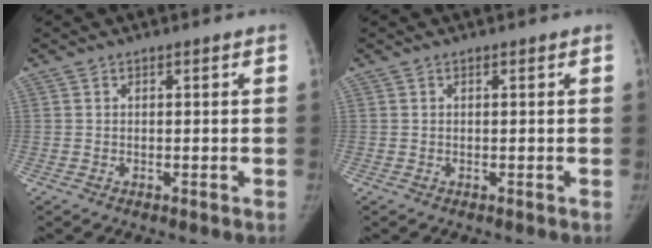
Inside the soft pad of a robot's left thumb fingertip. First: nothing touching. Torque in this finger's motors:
{"motor_torque": [0.00, 0.00, 0.13, -0.13, 0.00]}